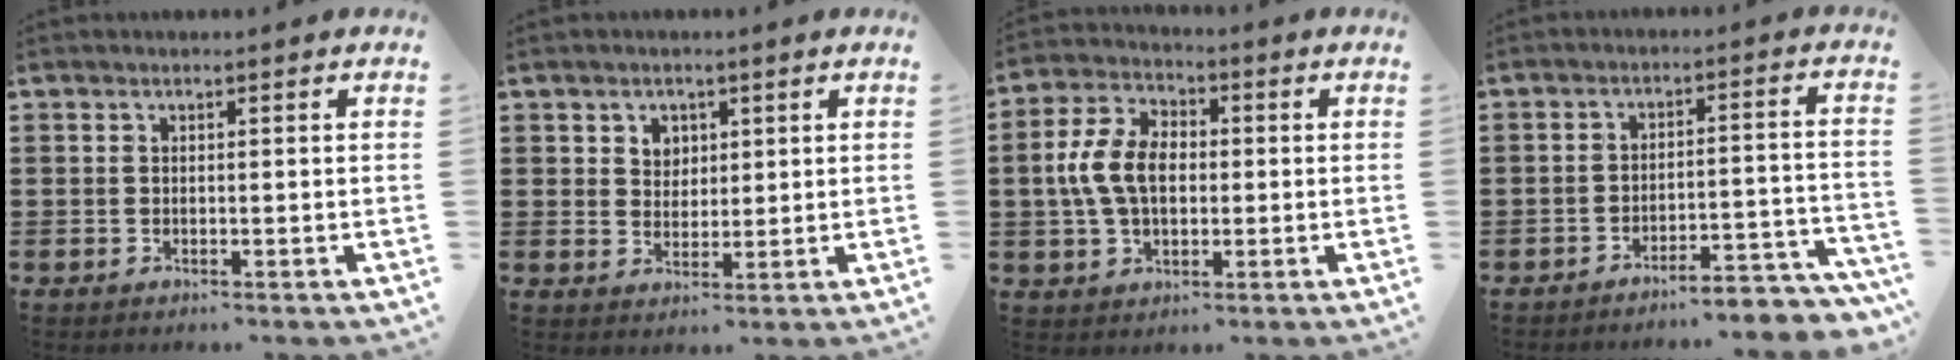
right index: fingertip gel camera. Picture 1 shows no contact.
{"total": 2.8, "force": [1.5, 2.4, 0.6], "torque": [-0.021, 0.011, 0.026]}
{"total": 8.6, "force": [-0.2, 5.7, 6.5], "torque": [-0.159, 0.009, -0.011]}
{"total": 4.8, "force": [-4.5, 0.1, 1.5], "torque": [-0.027, -0.007, -0.091]}